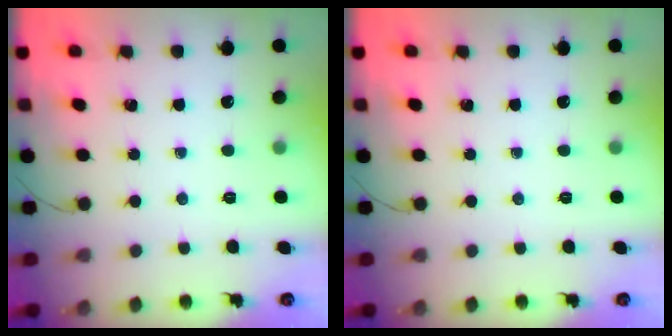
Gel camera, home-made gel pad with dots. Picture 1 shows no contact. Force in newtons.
{"total": 0.0}